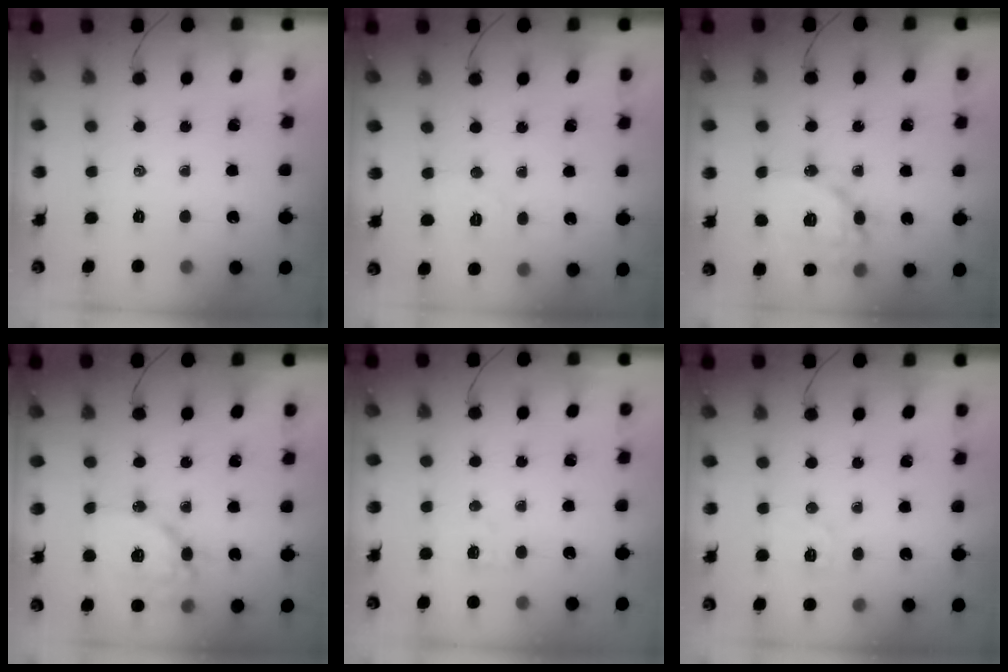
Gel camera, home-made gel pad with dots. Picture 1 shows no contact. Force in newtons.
{"total": 5.8, "press": 5.7, "slide": 1.2}
{"total": 14.6, "press": 14.5, "slide": 1.9}
{"total": 14.0, "press": 13.9, "slide": 1.9}
{"total": 2.9, "press": 2.8, "slide": 1.0}
{"total": 7.1, "press": 6.9, "slide": 1.5}